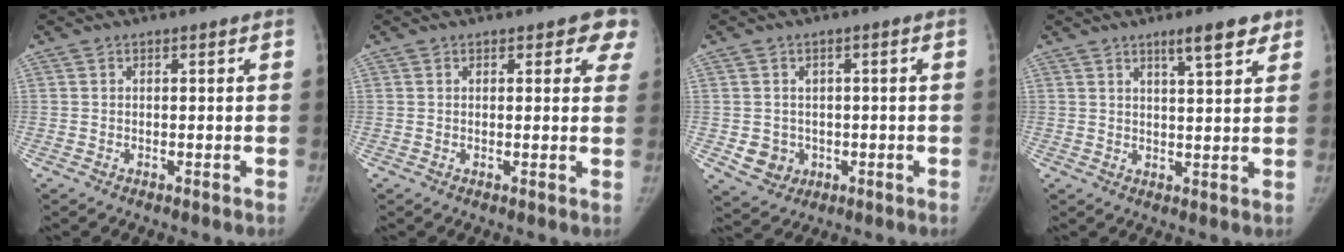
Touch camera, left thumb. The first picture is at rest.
{"total": 4.6, "force": [3.1, 2.4, 2.5], "torque": [0.013, -0.008, 0.021]}
{"total": 5.4, "force": [-0.9, 5.0, 1.7], "torque": [-0.002, 0.005, 0.000]}
{"total": 5.7, "force": [3.8, 1.0, 4.1], "torque": [-0.052, -0.024, 0.058]}